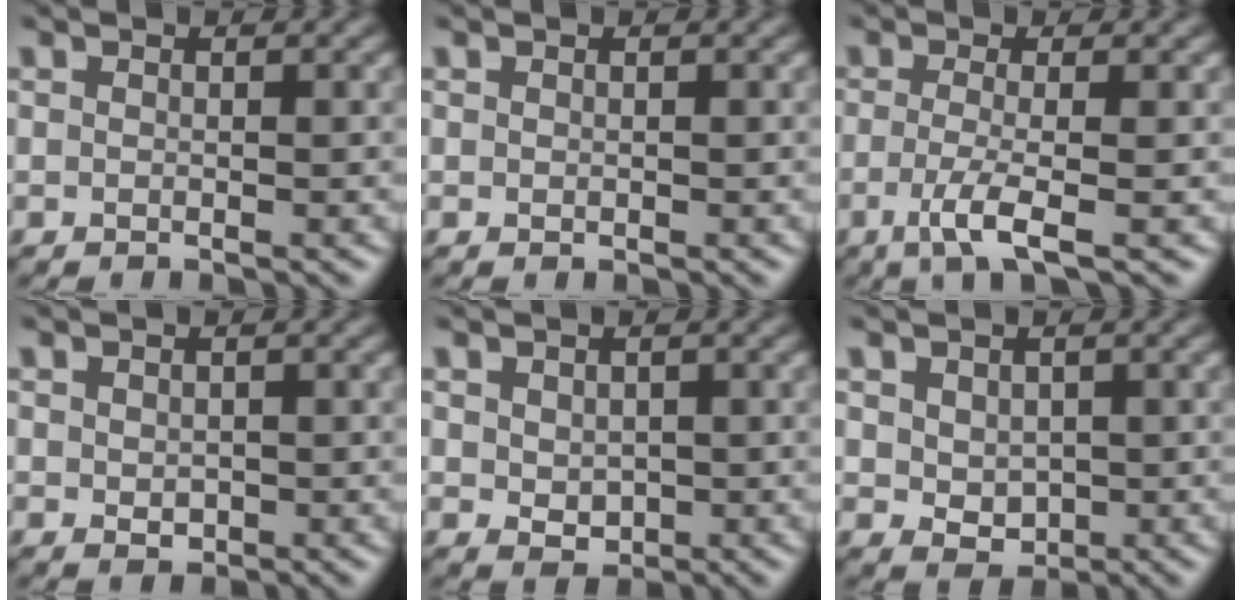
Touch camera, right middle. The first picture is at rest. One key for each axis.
{"total": 0.0}
{"total": 3.5, "fx": -1.2, "fy": 0.8, "fz": 3.2, "tx": -0.063, "ty": -0.007, "tz": -0.028}
{"total": 1.1, "fx": 0.1, "fy": 0.8, "fz": 0.6, "tx": -0.010, "ty": -0.004, "tz": 0.006}
{"total": 1.8, "fx": 0.2, "fy": 1.4, "fz": 1.1, "tx": -0.020, "ty": -0.004, "tz": 0.010}
{"total": 2.2, "fx": 0.3, "fy": 1.8, "fz": 1.3, "tx": -0.026, "ty": -0.006, "tz": 0.010}